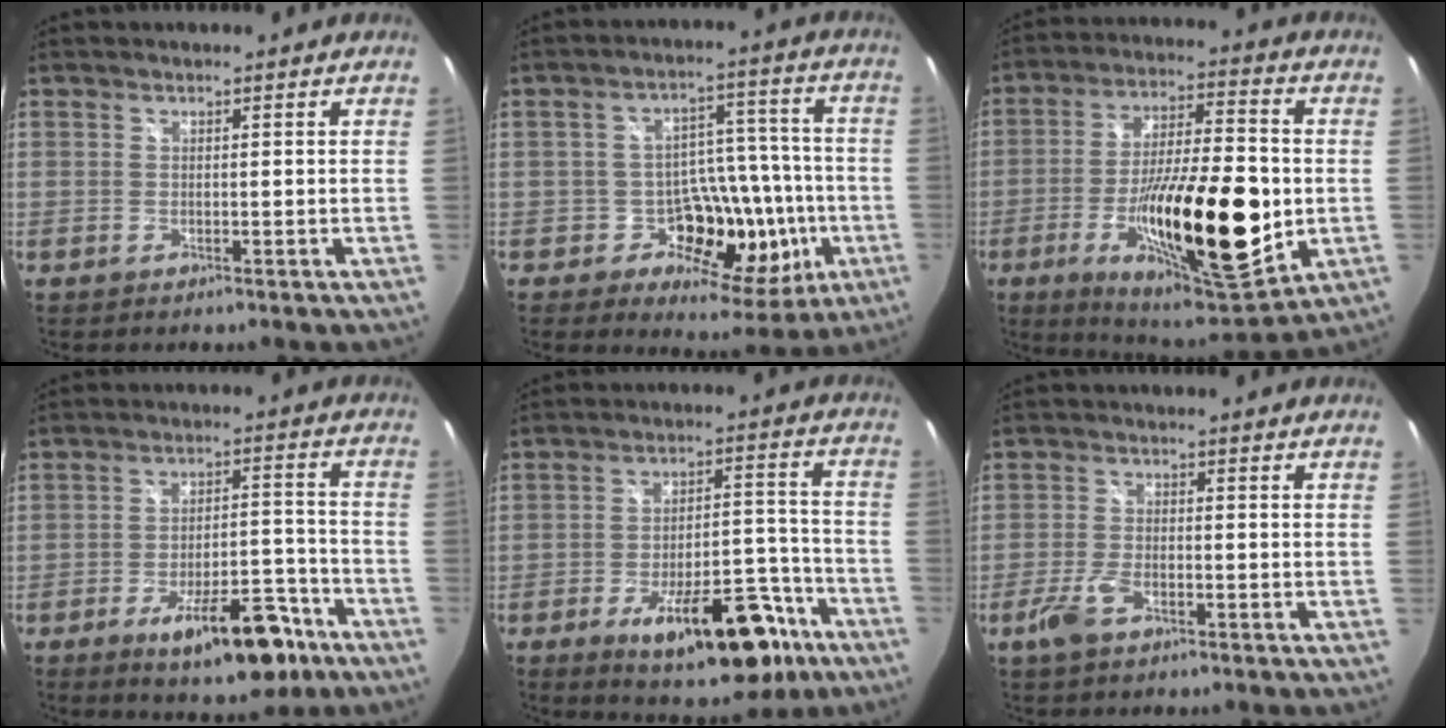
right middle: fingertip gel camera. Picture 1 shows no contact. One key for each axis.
{"total": 13.0, "fx": -4.1, "fy": 9.6, "fz": 7.7, "tx": -0.115, "ty": 0.018, "tz": -0.047}
{"total": 24.9, "fx": -6.1, "fy": 7.5, "fz": 22.9, "tx": -0.395, "ty": -0.024, "tz": -0.085}
{"total": 13.8, "fx": -8.5, "fy": 5.0, "fz": 9.6, "tx": -0.149, "ty": 0.012, "tz": -0.114}
{"total": 18.8, "fx": -10.8, "fy": 7.4, "fz": 13.4, "tx": -0.198, "ty": 0.011, "tz": -0.139}
{"total": 5.0, "fx": -3.1, "fy": 2.2, "fz": 3.3, "tx": -0.086, "ty": -0.004, "tz": -0.058}